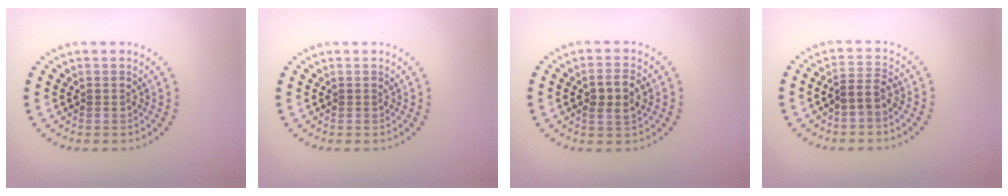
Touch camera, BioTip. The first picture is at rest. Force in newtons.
{"total": 0.0}
{"total": 2.7, "press": 2.7, "slide": 0.3}
{"total": 1.9, "press": 1.3, "slide": 1.4}